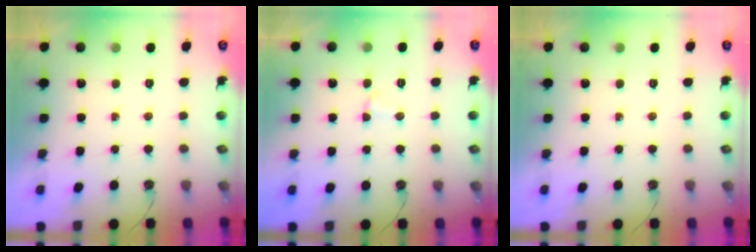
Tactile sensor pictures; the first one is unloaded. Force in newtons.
{"total": 2.5, "press": 2.5, "slide": 0.4}
{"total": 0.0}